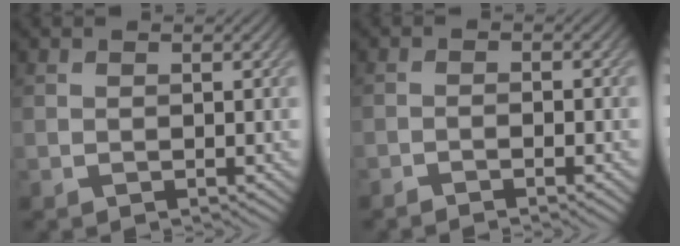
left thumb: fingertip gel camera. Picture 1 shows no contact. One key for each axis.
{"total": 2.4, "fx": -1.8, "fy": 0.2, "fz": 1.6, "tx": -0.035, "ty": 0.007, "tz": -0.032}